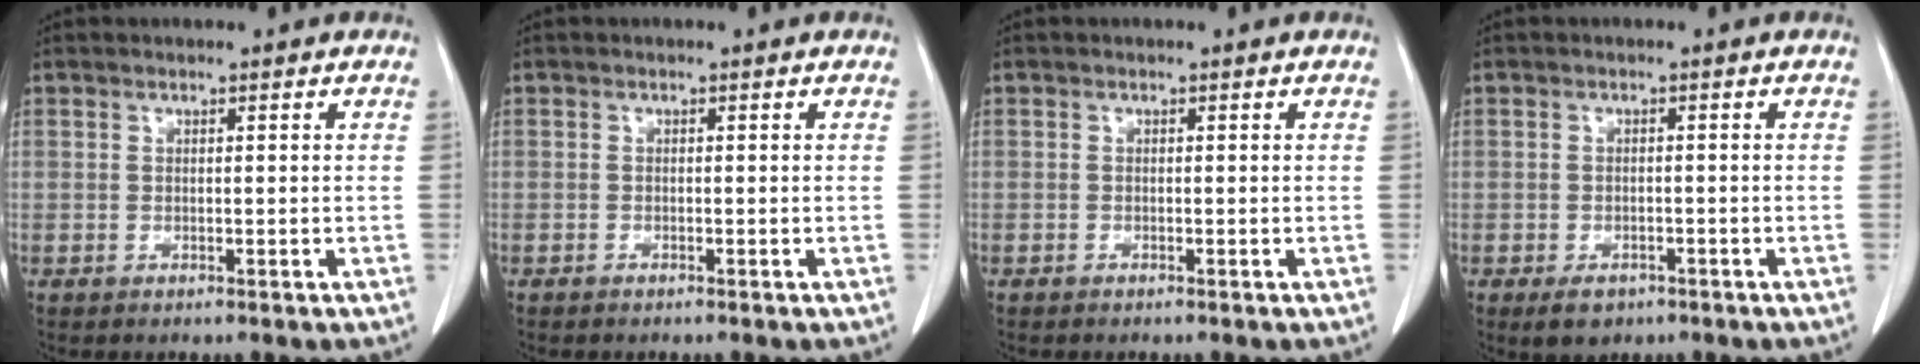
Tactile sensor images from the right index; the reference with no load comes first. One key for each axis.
{"total": 0.0}
{"total": 0.0}
{"total": 3.3, "fx": -2.0, "fy": 2.1, "fz": 1.5, "tx": -0.024, "ty": -0.001, "tz": -0.022}